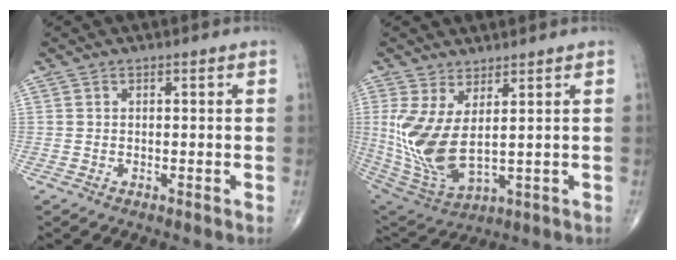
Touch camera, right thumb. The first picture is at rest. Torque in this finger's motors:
{"motor_torque": [-0.81, 1.41, 0.57, -0.36, 0.33]}